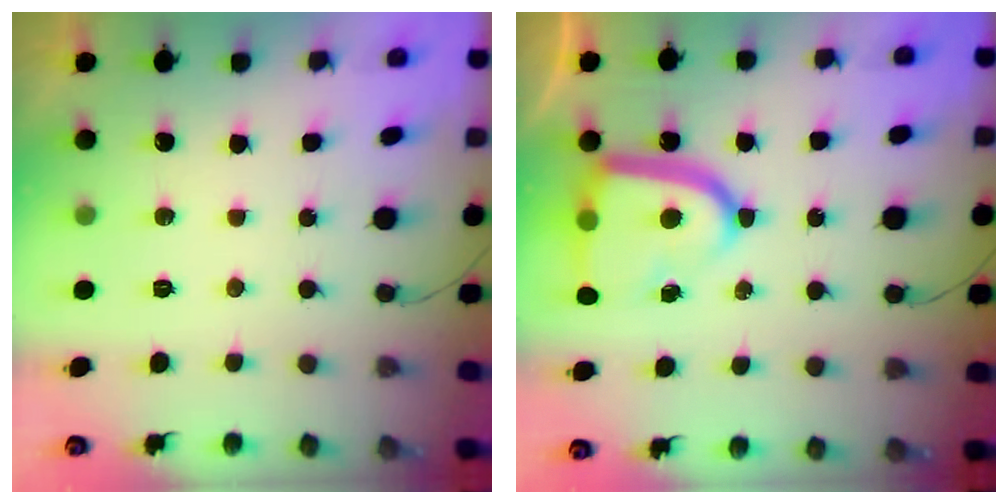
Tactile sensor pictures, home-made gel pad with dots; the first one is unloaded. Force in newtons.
{"total": 15.9, "press": 15.9, "slide": 1.5}